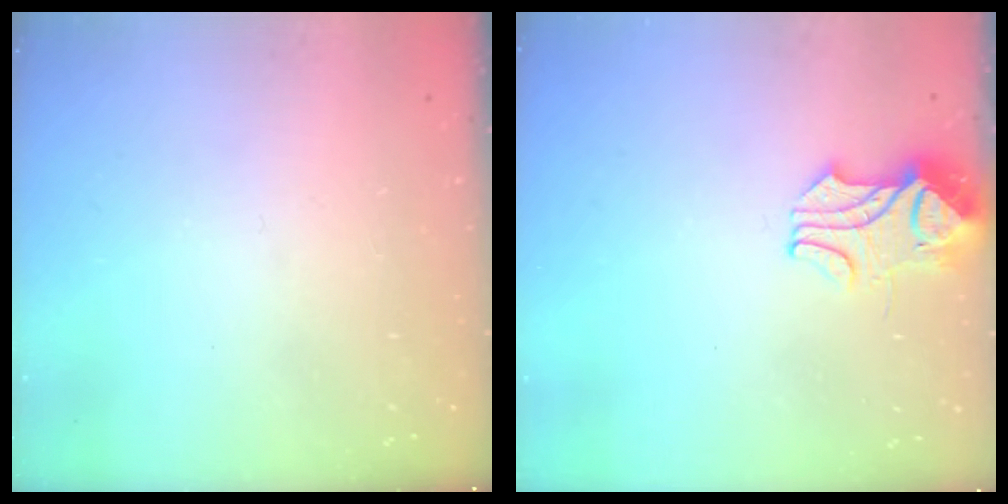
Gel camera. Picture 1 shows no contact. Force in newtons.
{"total": 2.1, "press": 1.9, "slide": 0.9}